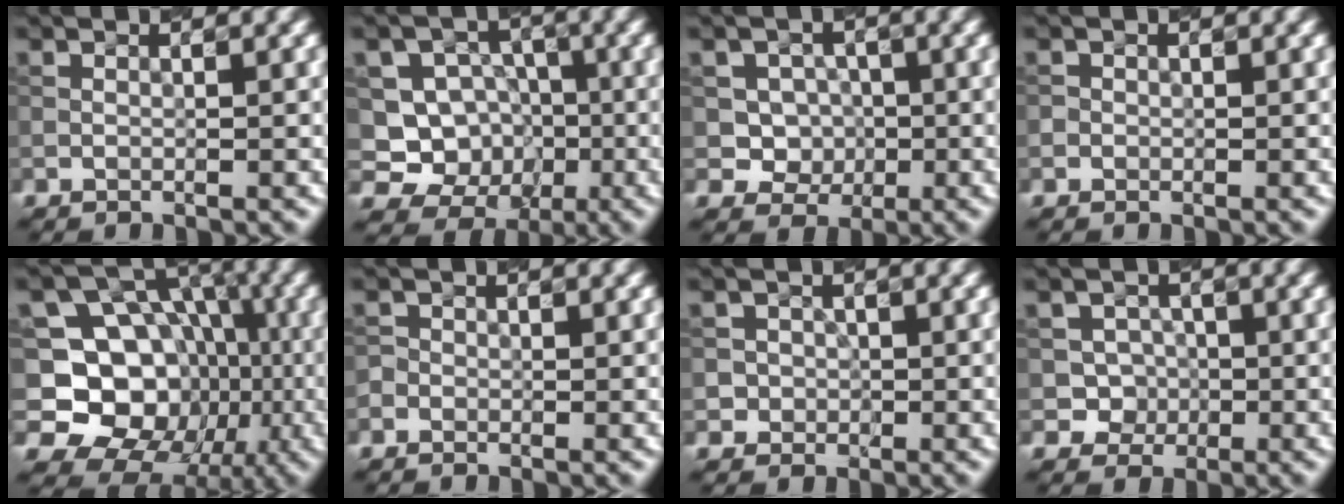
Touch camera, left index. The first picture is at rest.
{"total": 7.5, "force": [-1.4, 7.1, 2.0], "torque": [-0.030, 0.014, -0.044]}
{"total": 3.5, "force": [0.1, 3.3, 1.4], "torque": [-0.011, 0.001, -0.007]}
{"total": 0.5, "force": [-0.1, 0.5, 0.0], "torque": [0.003, -0.004, -0.003]}
{"total": 12.3, "force": [-1.7, 10.8, 5.6], "torque": [-0.086, 0.003, -0.056]}
{"total": 0.9, "force": [-0.3, 0.8, 0.1], "torque": [-0.002, 0.000, -0.008]}
{"total": 2.0, "force": [0.0, 2.0, 0.2], "torque": [0.012, 0.002, 0.004]}
{"total": 2.5, "force": [-0.5, 2.4, 0.5], "torque": [0.009, 0.004, -0.019]}